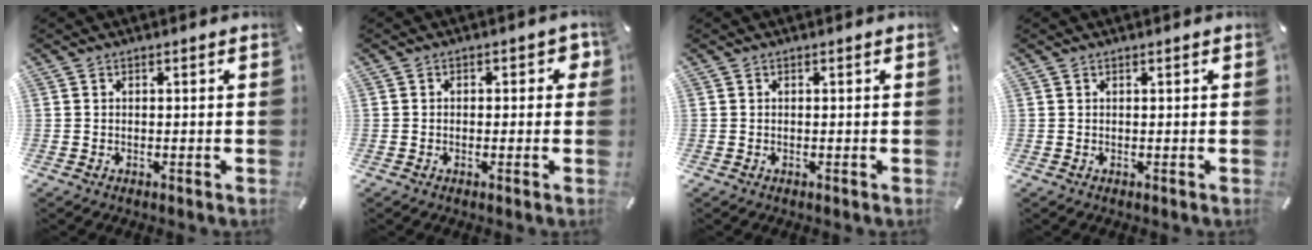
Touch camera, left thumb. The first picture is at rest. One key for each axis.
{"total": 2.3, "fx": -0.3, "fy": 1.6, "fz": 1.7, "tx": -0.016, "ty": 0.003, "tz": -0.011}
{"total": 0.0}
{"total": 0.0}